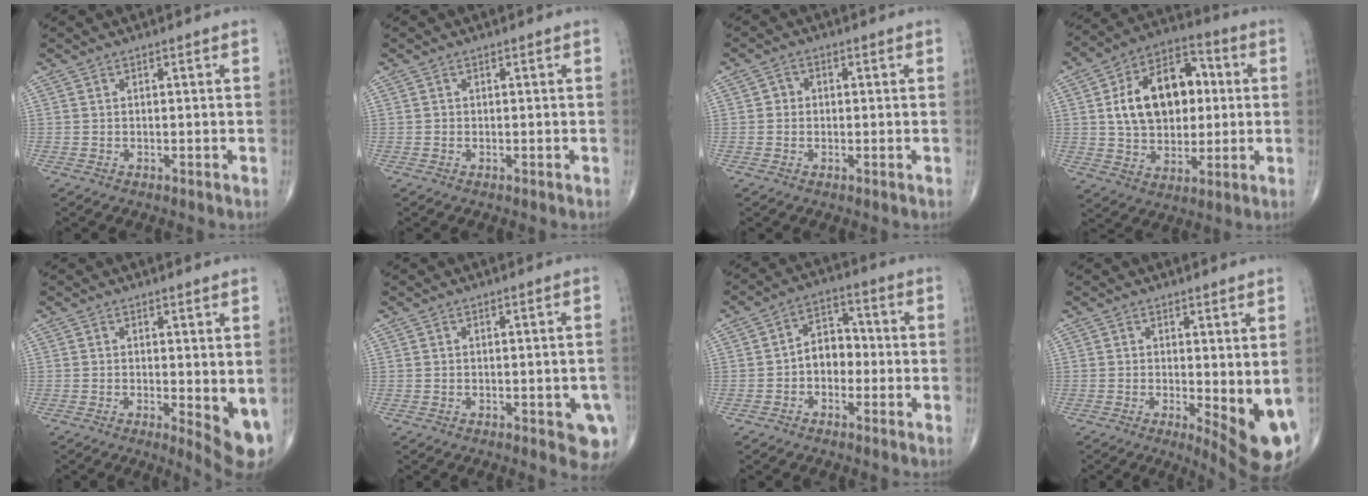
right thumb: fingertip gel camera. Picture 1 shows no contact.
{"total": 0.0}
{"total": 2.2, "force": [0.0, 2.0, 0.9], "torque": [-0.001, 0.007, -0.005]}
{"total": 18.3, "force": [2.7, 12.3, 13.3], "torque": [-0.183, 0.019, 0.044]}
{"total": 6.8, "force": [-0.6, 2.0, 6.4], "torque": [-0.083, -0.017, -0.006]}
{"total": 5.8, "force": [-2.0, 2.3, 4.9], "torque": [-0.037, -0.001, -0.021]}
{"total": 6.7, "force": [-1.3, 5.0, 4.2], "torque": [-0.039, 0.031, -0.037]}
{"total": 9.3, "force": [-1.4, 2.6, 8.8], "torque": [-0.114, -0.022, -0.014]}